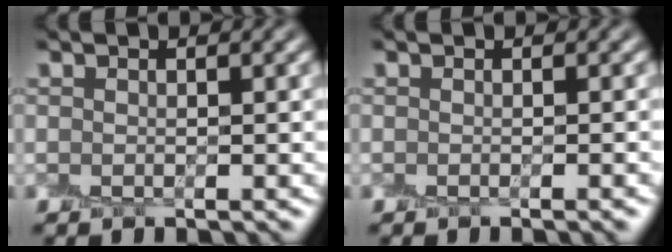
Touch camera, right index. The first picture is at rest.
{"total": 1.0, "force": [-0.5, 0.2, 0.8], "torque": [-0.007, -0.003, -0.011]}